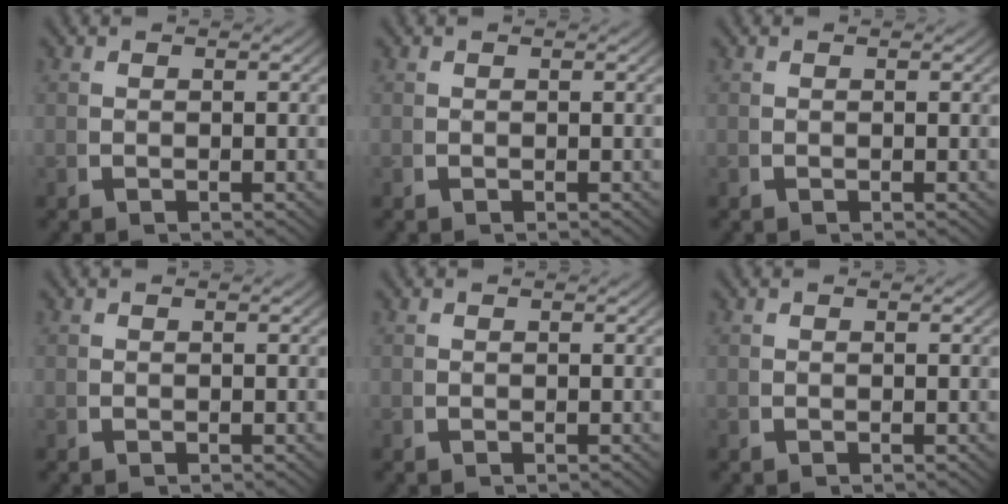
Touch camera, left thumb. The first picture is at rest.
{"total": 0.0}
{"total": 0.0}
{"total": 0.0}
{"total": 0.0}
{"total": 0.0}